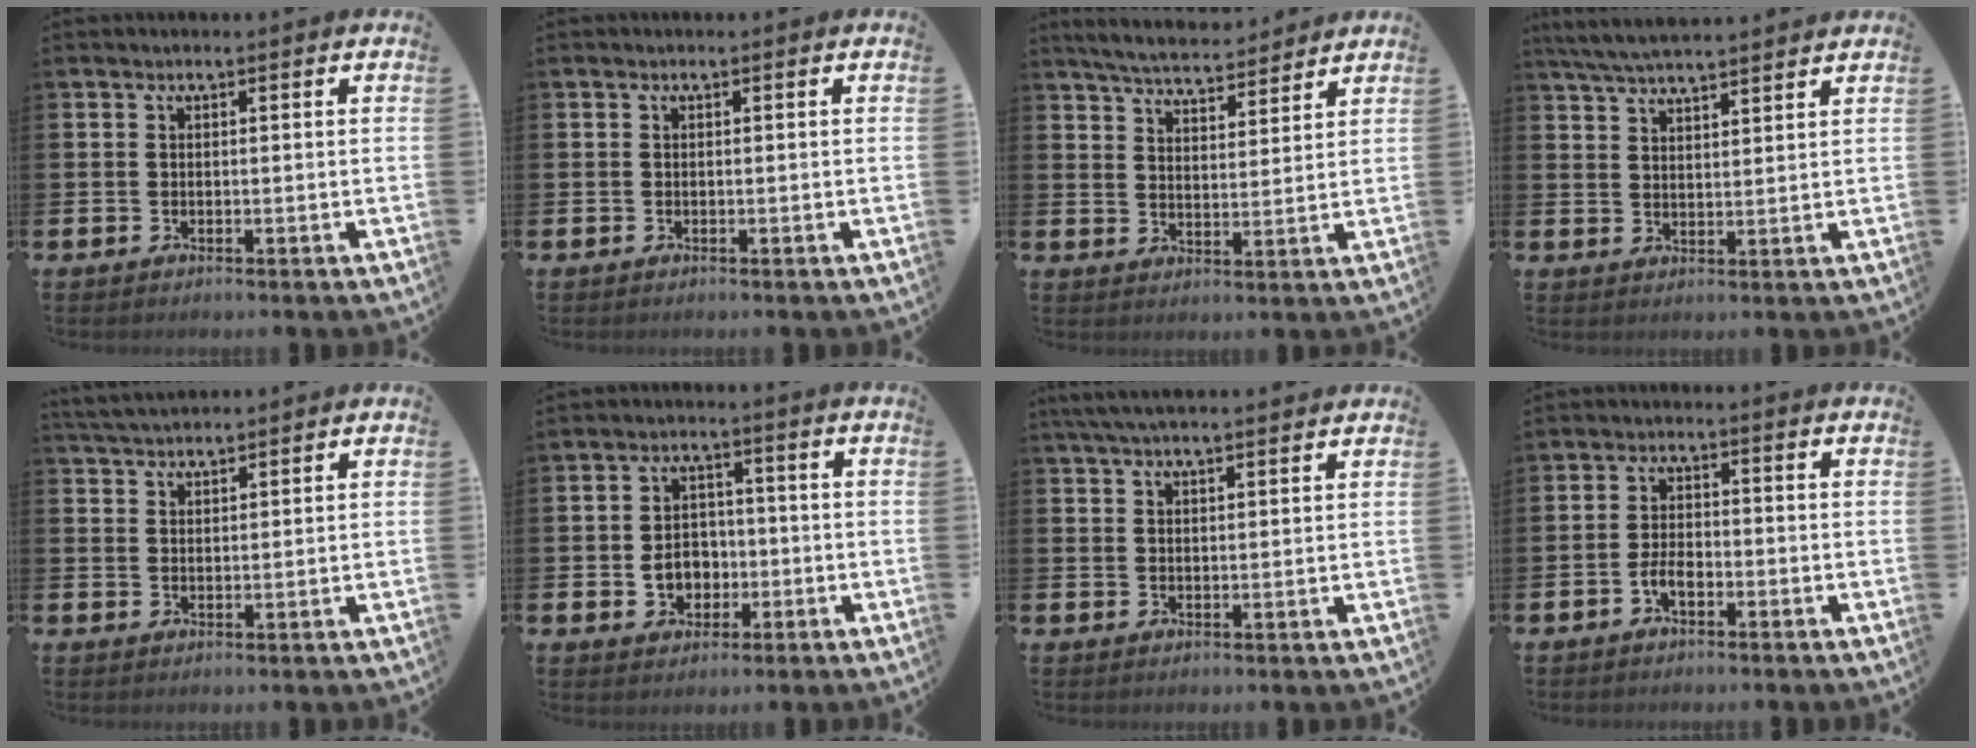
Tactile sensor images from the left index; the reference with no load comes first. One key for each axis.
{"total": 0.0}
{"total": 5.7, "fx": 5.5, "fy": 0.7, "fz": 1.0, "tx": -0.030, "ty": -0.032, "tz": 0.097}
{"total": 5.6, "fx": 5.4, "fy": 0.3, "fz": 1.4, "tx": -0.045, "ty": -0.019, "tz": 0.099}
{"total": 3.4, "fx": 3.4, "fy": 0.4, "fz": 0.4, "tx": -0.011, "ty": -0.012, "tz": 0.063}
{"total": 4.8, "fx": -1.0, "fy": 4.1, "fz": 2.3, "tx": -0.032, "ty": 0.002, "tz": -0.026}
{"total": 4.1, "fx": 3.8, "fy": 0.4, "fz": 1.5, "tx": -0.032, "ty": -0.008, "tz": 0.069}
{"total": 2.8, "fx": -1.2, "fy": 1.3, "fz": 2.1, "tx": -0.034, "ty": 0.003, "tz": -0.025}